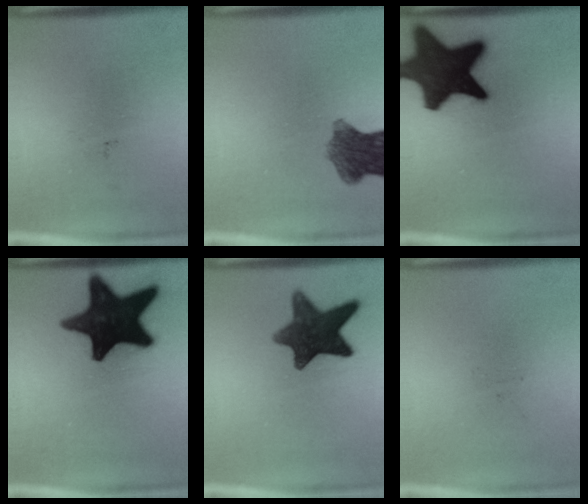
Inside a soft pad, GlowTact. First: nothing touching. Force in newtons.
{"total": 7.2}
{"total": 17.5}
{"total": 19.1}
{"total": 11.7}
{"total": 0.0}